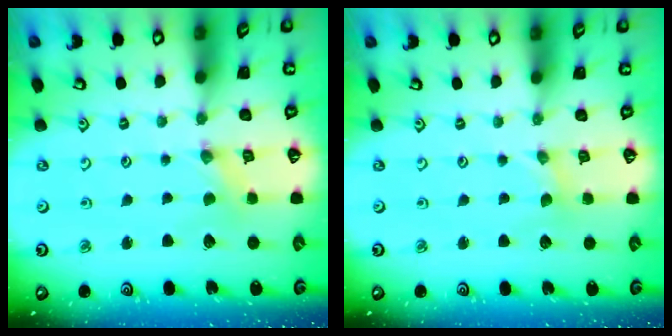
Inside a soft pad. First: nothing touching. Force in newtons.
{"total": 0.0}